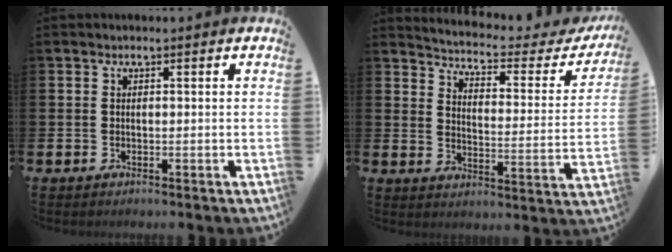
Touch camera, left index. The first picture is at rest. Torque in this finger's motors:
{"motor_torque": [0.87, -1.27, 0.07, 0.04]}